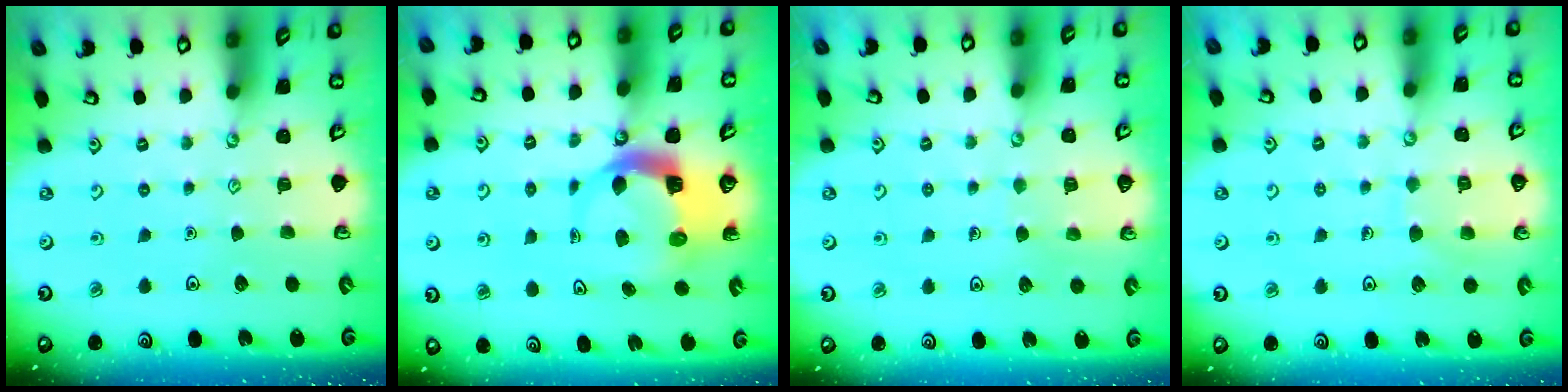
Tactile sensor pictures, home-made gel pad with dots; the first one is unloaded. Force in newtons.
{"total": 6.0, "press": 5.9, "slide": 0.7}
{"total": 4.8, "press": 4.8, "slide": 0.4}
{"total": 7.0, "press": 7.0, "slide": 0.5}